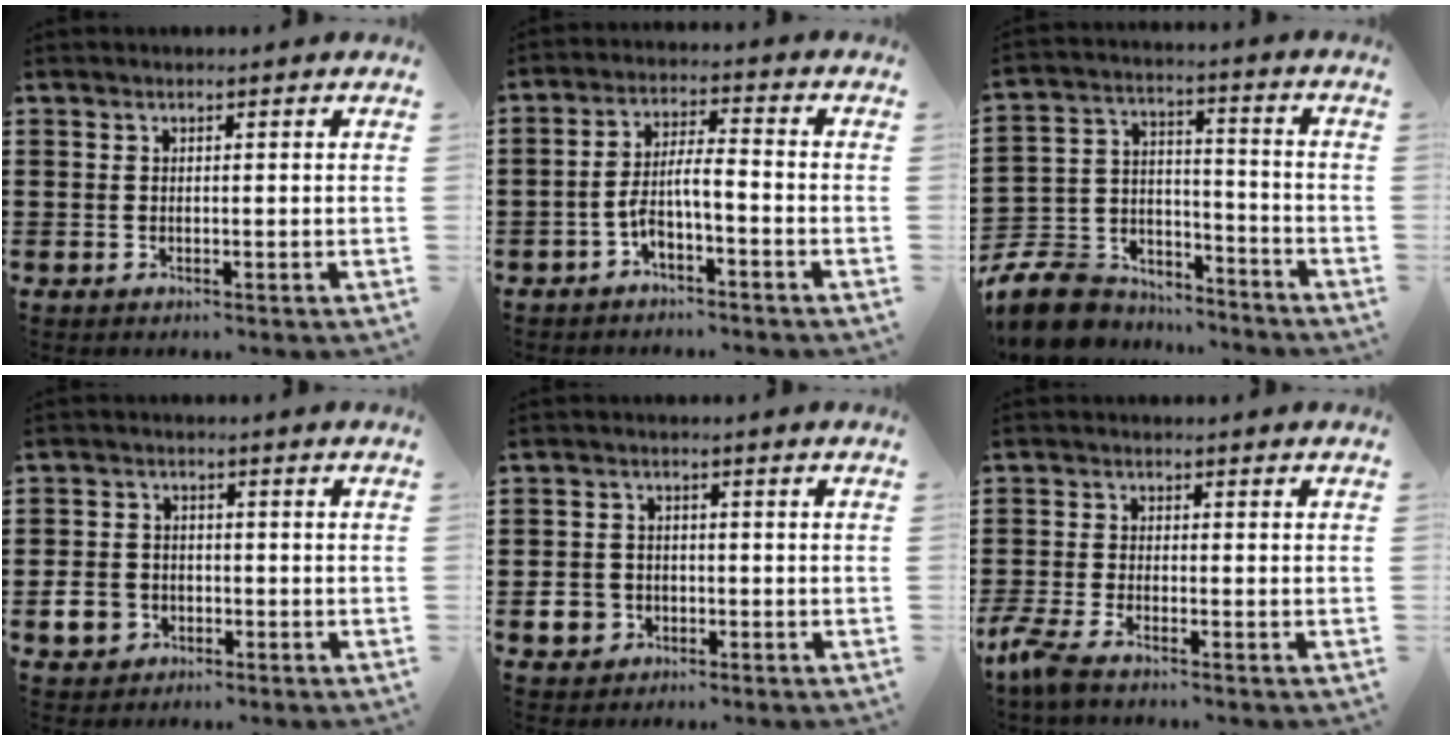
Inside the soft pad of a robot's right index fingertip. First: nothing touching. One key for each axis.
{"total": 5.4, "fx": -3.0, "fy": 1.5, "fz": 4.3, "tx": -0.105, "ty": -0.001, "tz": -0.063}
{"total": 8.9, "fx": -7.9, "fy": 3.7, "fz": 1.8, "tx": -0.058, "ty": 0.018, "tz": -0.157}
{"total": 4.2, "fx": -1.6, "fy": 3.5, "fz": 1.8, "tx": -0.050, "ty": 0.004, "tz": -0.034}
{"total": 3.5, "fx": -1.5, "fy": 2.9, "fz": 1.2, "tx": -0.036, "ty": 0.002, "tz": -0.032}
{"total": 3.3, "fx": -2.9, "fy": 0.1, "fz": 1.5, "tx": -0.056, "ty": -0.012, "tz": -0.064}